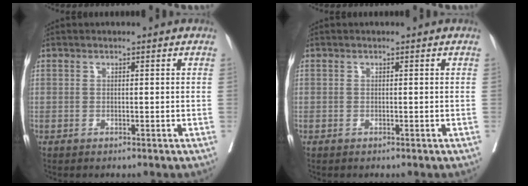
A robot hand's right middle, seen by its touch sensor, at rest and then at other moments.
{"total": 0.0}